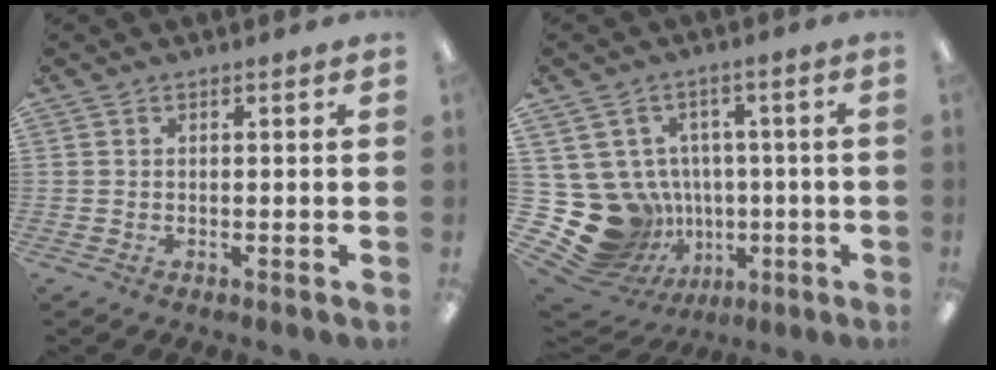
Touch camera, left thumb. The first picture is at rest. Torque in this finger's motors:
{"motor_torque": [0.32, 1.40, 0.05, -0.21, 0.00]}